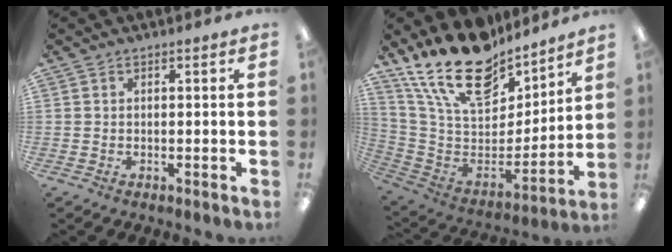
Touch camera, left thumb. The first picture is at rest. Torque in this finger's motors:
{"motor_torque": [1.17, 0.14, 1.43, -1.34, 0.43]}